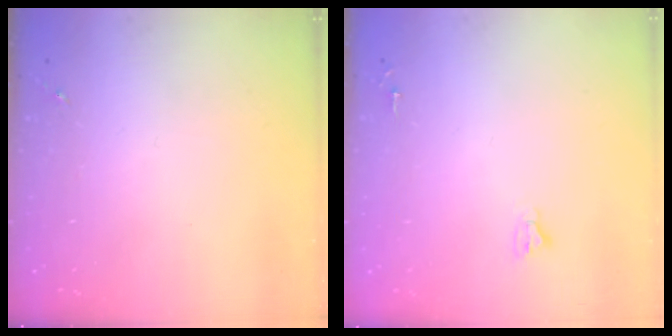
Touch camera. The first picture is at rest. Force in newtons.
{"total": 2.7, "press": 2.7, "slide": 0.2}